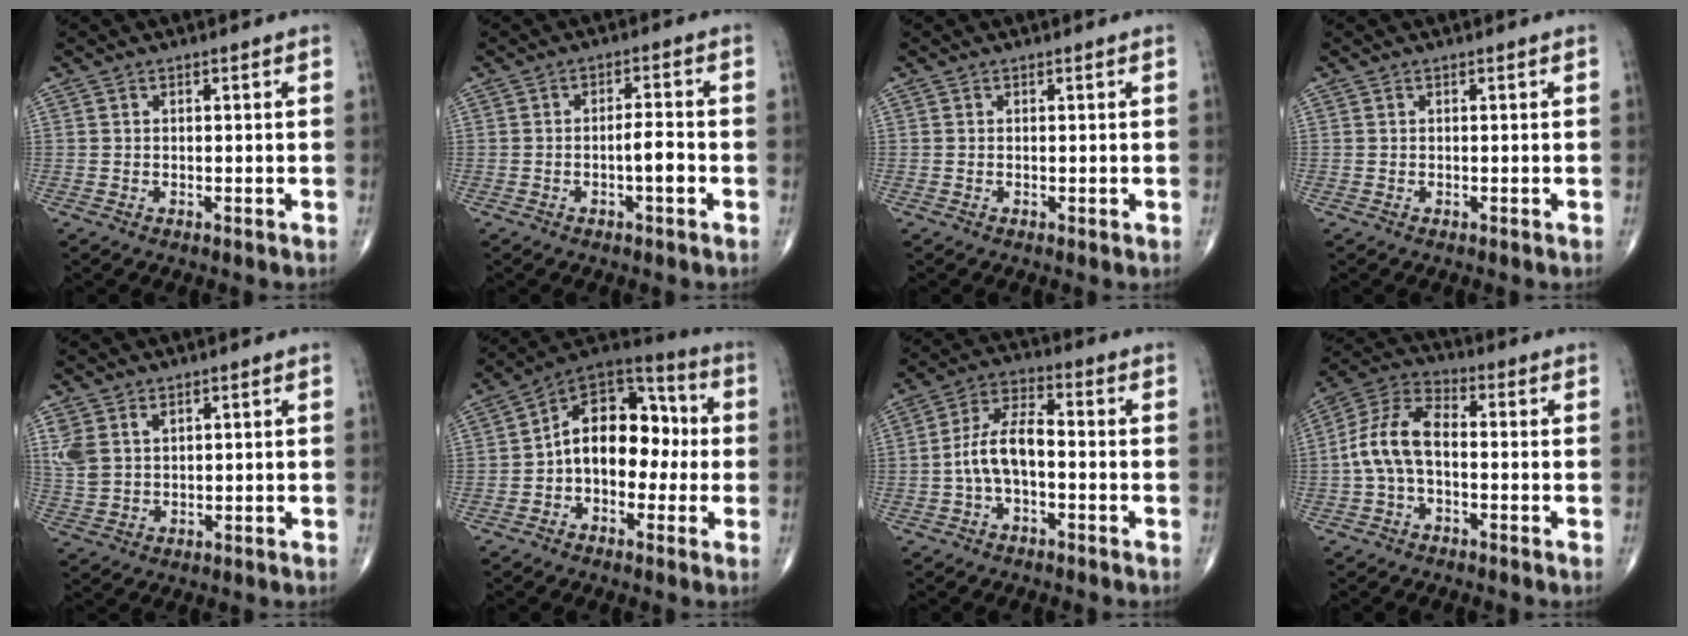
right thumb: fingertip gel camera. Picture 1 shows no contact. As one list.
[{"total": 4.0, "force": [-1.3, 1.0, 3.6], "torque": [-0.054, 0.014, -0.020]}, {"total": 0.0}, {"total": 0.0}, {"total": 5.5, "force": [2.5, 3.5, 3.4], "torque": [-0.074, -0.003, 0.061]}, {"total": 14.9, "force": [-1.0, 10.0, 11.0], "torque": [-0.128, 0.049, -0.032]}, {"total": 8.2, "force": [-1.6, 3.9, 7.0], "torque": [-0.138, 0.035, -0.038]}, {"total": 10.0, "force": [-1.1, 5.5, 8.3], "torque": [-0.168, 0.035, -0.032]}]